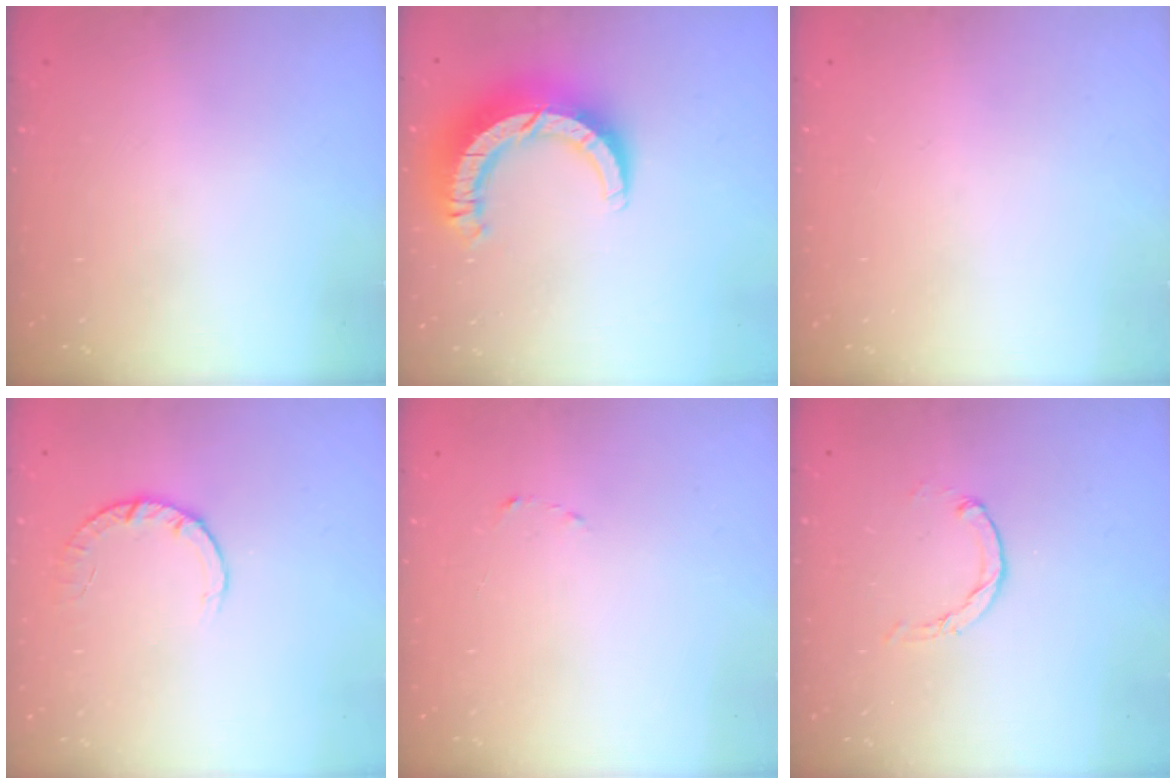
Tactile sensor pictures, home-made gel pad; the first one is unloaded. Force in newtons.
{"total": 12.1, "press": 12.0, "slide": 1.2}
{"total": 0.0}
{"total": 2.8, "press": 2.8, "slide": 0.4}
{"total": 1.5, "press": 1.5, "slide": 0.2}
{"total": 0.7, "press": 0.7, "slide": 0.2}